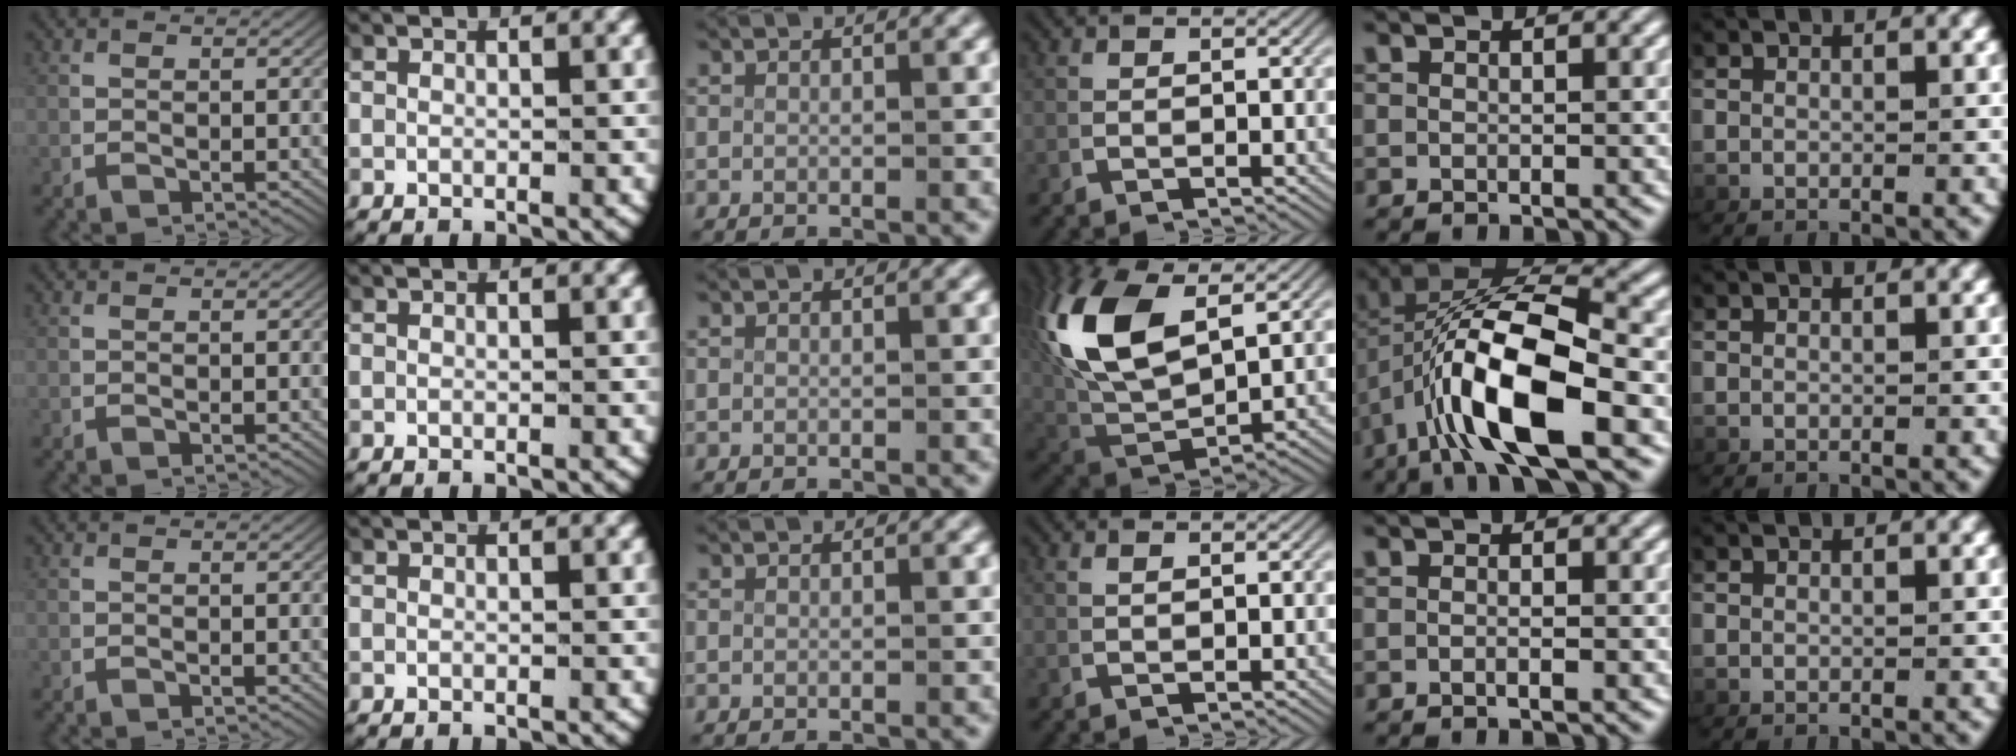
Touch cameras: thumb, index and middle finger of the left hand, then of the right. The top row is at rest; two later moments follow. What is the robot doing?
{"motion": "lift_and_place", "object": "scissors"}